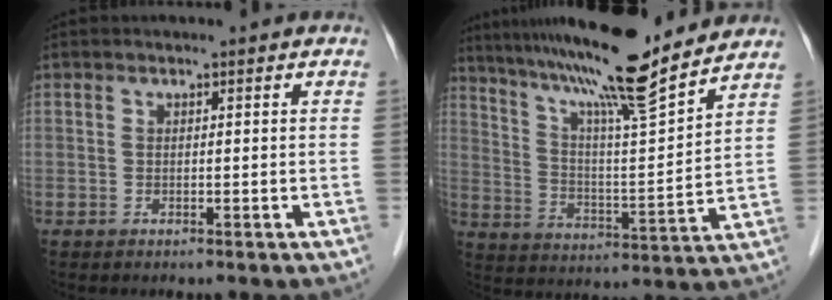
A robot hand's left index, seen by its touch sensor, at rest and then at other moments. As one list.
[{"total": 18.5, "force": [15.5, 0.2, 10.0], "torque": [-0.168, 0.013, 0.249]}]